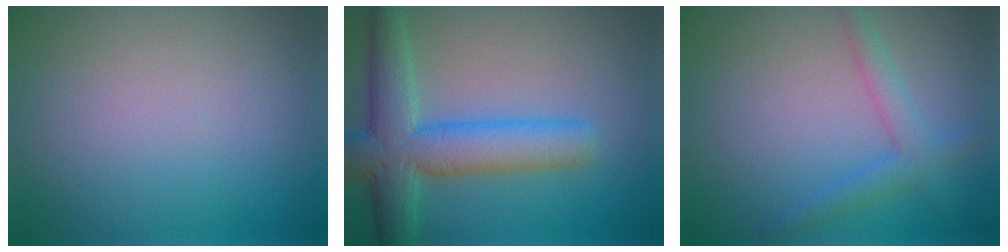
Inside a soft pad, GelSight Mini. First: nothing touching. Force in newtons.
{"total": 7.1, "press": 7.1, "slide": 0.4}
{"total": 2.5, "press": 2.5, "slide": 0.1}